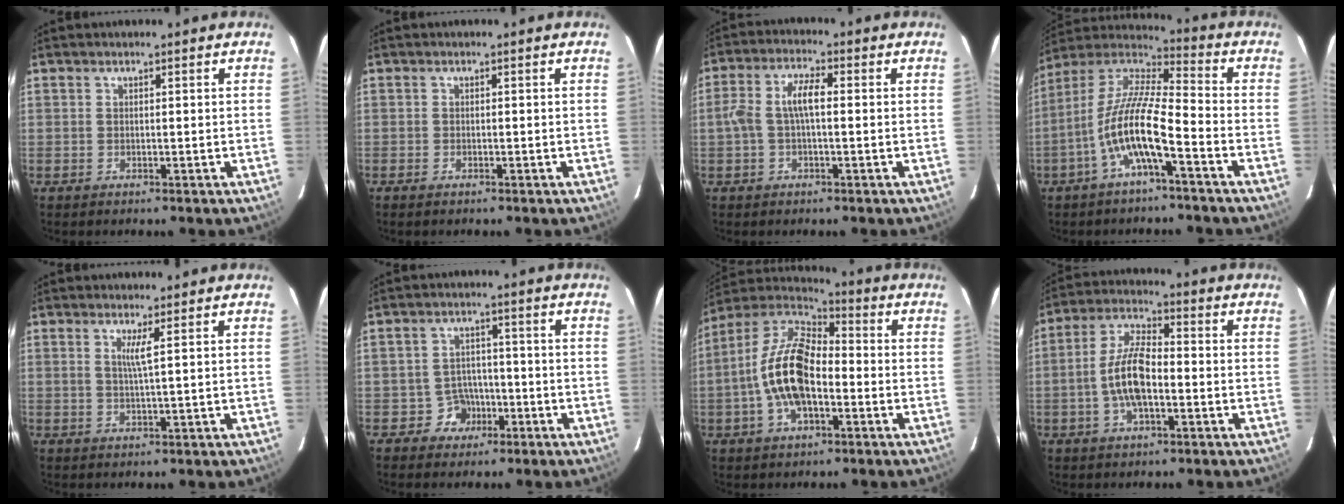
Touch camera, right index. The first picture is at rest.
{"total": 0.8, "force": [-0.8, 0.2, 0.2], "torque": [-0.007, -0.005, -0.017]}
{"total": 5.5, "force": [-0.3, 1.9, 5.2], "torque": [-0.106, 0.019, -0.003]}
{"total": 13.0, "force": [-5.3, 2.4, 11.7], "torque": [-0.228, 0.005, -0.104]}
{"total": 2.1, "force": [0.9, -0.7, 1.8], "torque": [-0.030, -0.004, 0.017]}
{"total": 4.7, "force": [-2.5, 4.0, 0.3], "torque": [-0.013, 0.021, -0.038]}
{"total": 14.6, "force": [-3.2, 7.2, 12.3], "torque": [-0.251, 0.012, -0.063]}
{"total": 9.3, "force": [-2.2, 3.5, 8.3], "torque": [-0.171, 0.012, -0.043]}